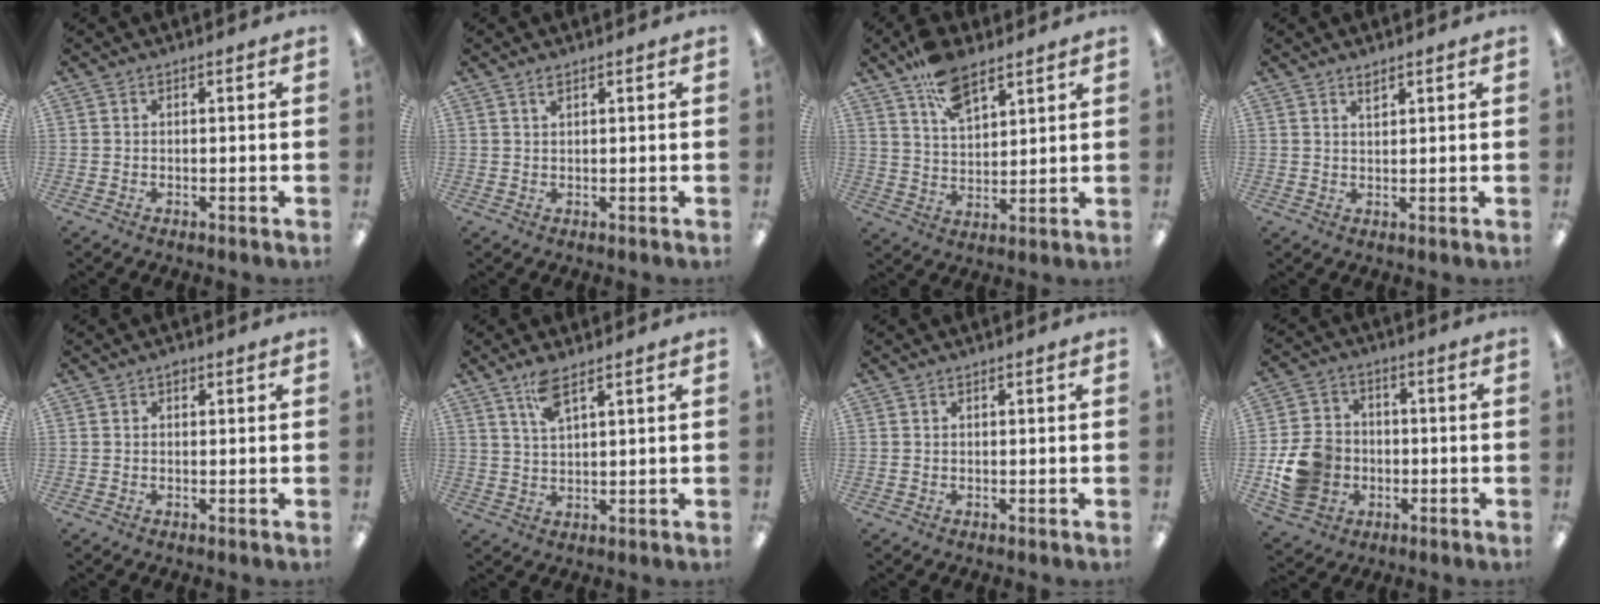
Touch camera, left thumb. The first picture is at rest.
{"total": 1.4, "force": [1.0, 0.4, 0.9], "torque": [-0.021, 0.001, 0.018]}
{"total": 10.5, "force": [7.3, 4.9, 5.8], "torque": [-0.099, -0.033, 0.133]}
{"total": 1.8, "force": [1.6, 0.5, 0.8], "torque": [-0.011, -0.005, 0.027]}
{"total": 1.0, "force": [0.5, 0.6, 0.7], "torque": [-0.007, 0.000, 0.006]}
{"total": 6.0, "force": [3.9, 1.6, 4.2], "torque": [-0.094, 0.002, 0.070]}
{"total": 0.5, "force": [0.2, 0.2, 0.4], "torque": [-0.009, 0.003, 0.003]}
{"total": 11.6, "force": [-2.8, 9.9, 5.4], "torque": [-0.115, 0.025, -0.045]}